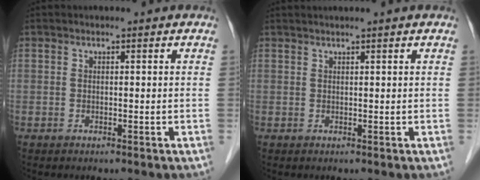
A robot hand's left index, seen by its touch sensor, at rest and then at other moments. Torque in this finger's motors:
{"motor_torque": [0.75, -0.96, 0.34, 0.07]}